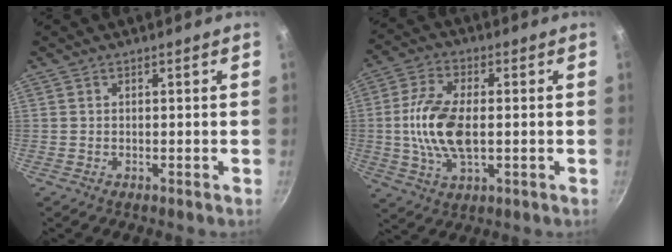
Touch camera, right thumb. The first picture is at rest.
{"total": 12.1, "force": [-0.3, 6.2, 10.4], "torque": [-0.204, 0.011, -0.012]}